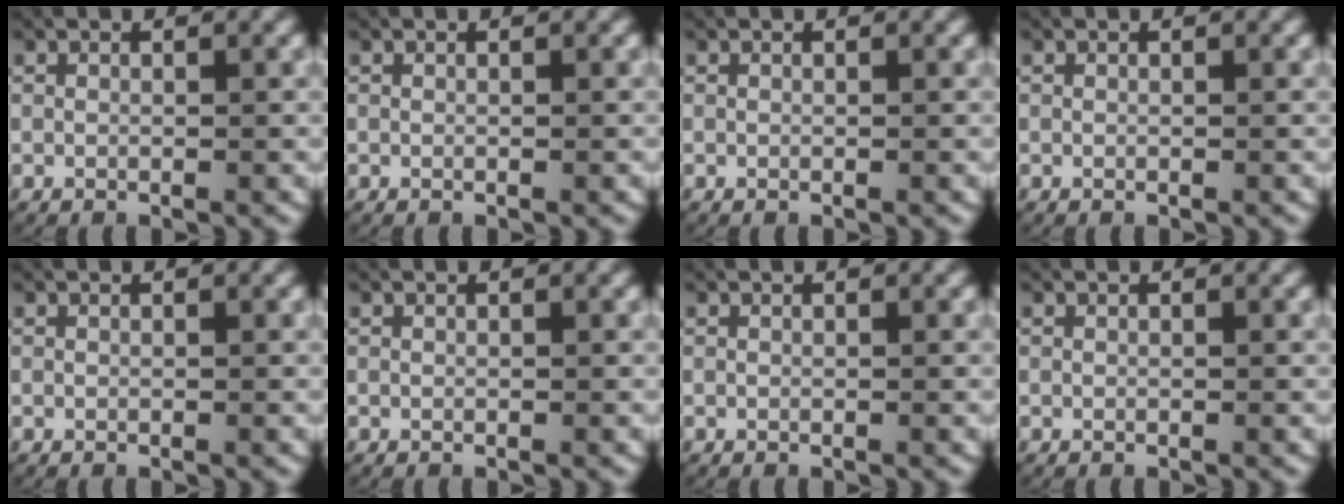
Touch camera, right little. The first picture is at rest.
{"total": 0.0}
{"total": 0.0}
{"total": 0.0}
{"total": 0.0}
{"total": 0.0}
{"total": 0.0}
{"total": 0.0}